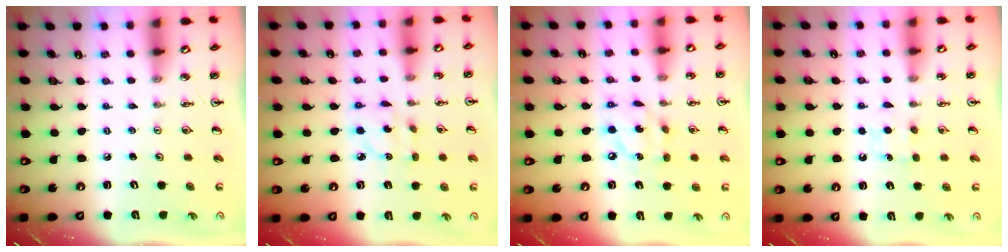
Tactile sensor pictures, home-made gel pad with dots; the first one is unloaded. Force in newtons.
{"total": 4.6, "press": 4.6, "slide": 0.3}
{"total": 9.6, "press": 9.6, "slide": 0.5}
{"total": 5.7, "press": 5.7, "slide": 0.6}